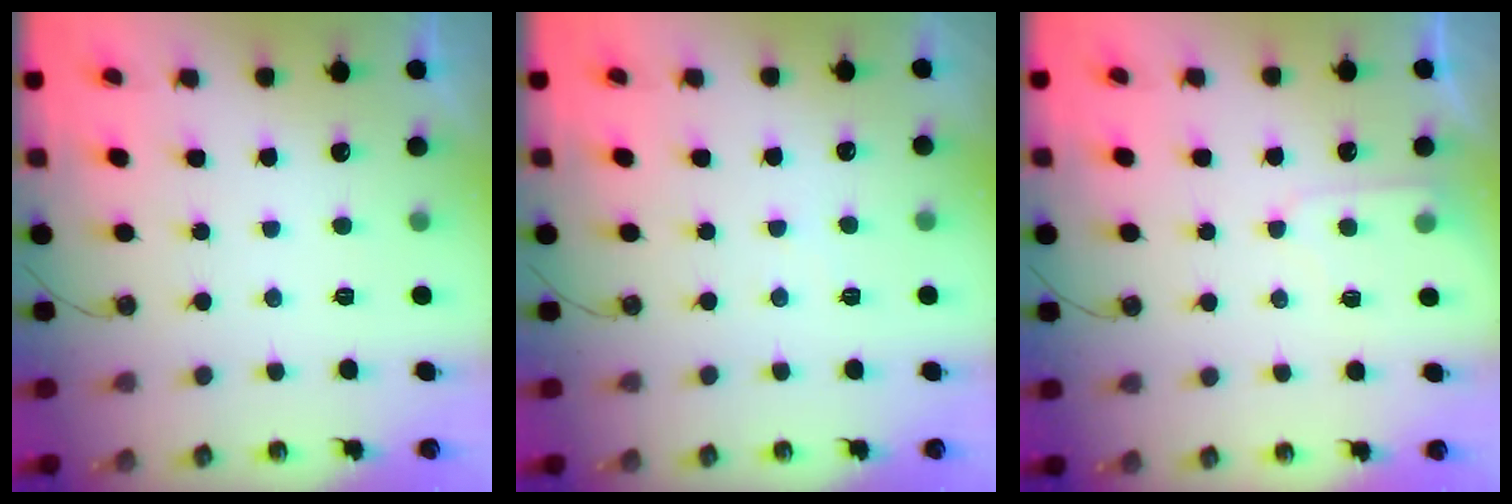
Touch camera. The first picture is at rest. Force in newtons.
{"total": 2.6, "press": 2.6, "slide": 0.4}
{"total": 6.3, "press": 6.3, "slide": 0.7}